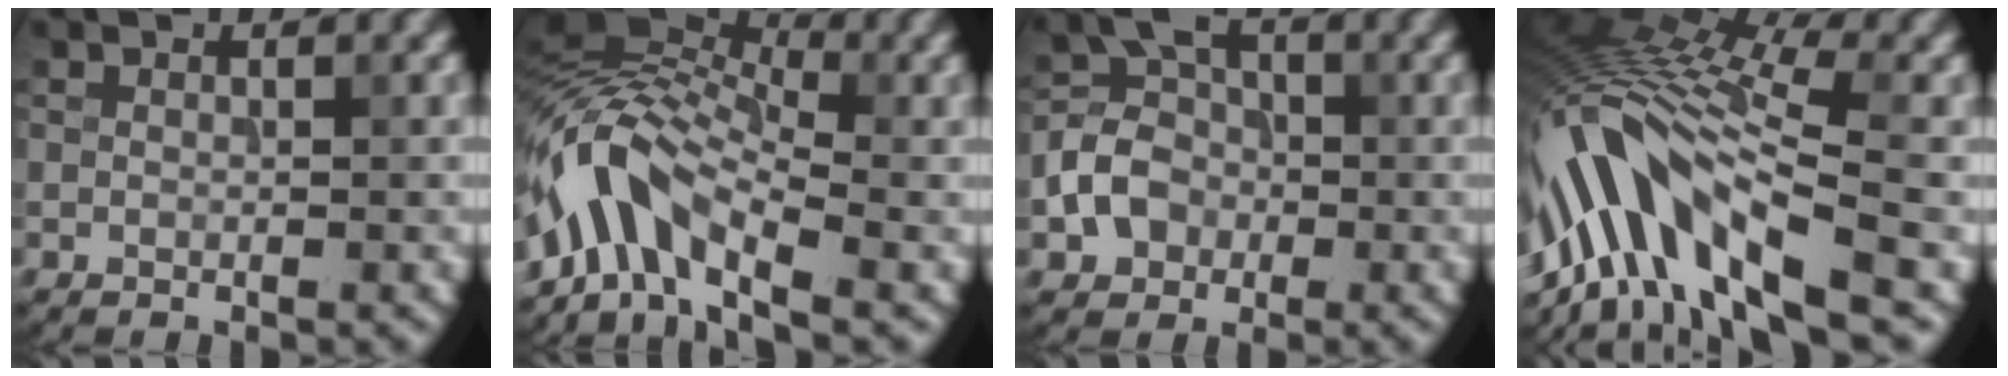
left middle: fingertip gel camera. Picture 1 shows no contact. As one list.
[{"total": 8.3, "force": [-3.3, 4.2, 6.4], "torque": [-0.113, 0.024, -0.082]}, {"total": 4.2, "force": [-1.5, 3.4, 2.1], "torque": [-0.036, 0.006, -0.034]}, {"total": 12.8, "force": [-3.6, 4.0, 11.6], "torque": [-0.223, 0.025, -0.062]}]